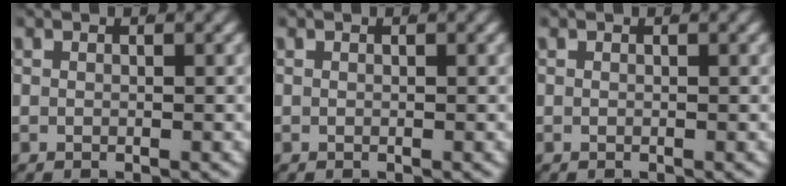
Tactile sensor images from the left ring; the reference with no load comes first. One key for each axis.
{"total": 0.0}
{"total": 0.0}